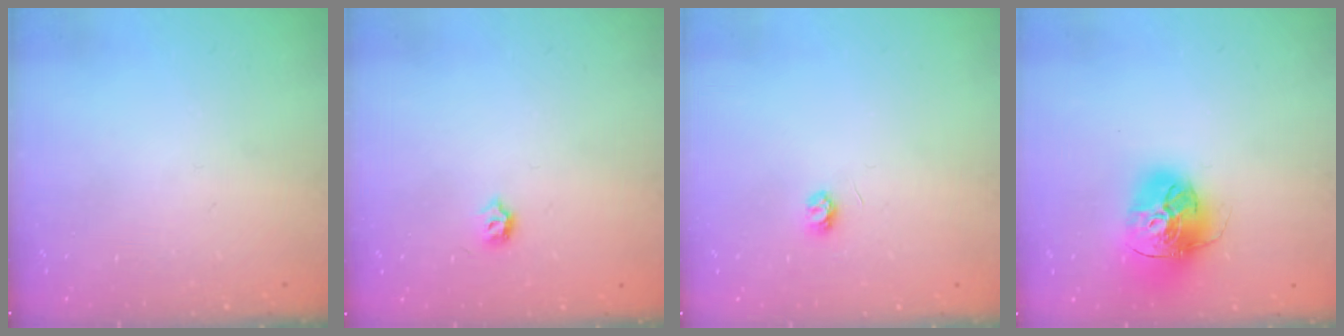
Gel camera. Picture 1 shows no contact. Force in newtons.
{"total": 3.4, "press": 3.3, "slide": 0.5}
{"total": 3.2, "press": 3.2, "slide": 0.3}
{"total": 17.4, "press": 17.3, "slide": 2.1}